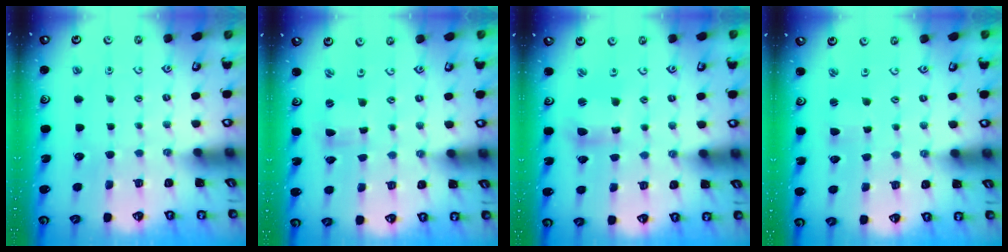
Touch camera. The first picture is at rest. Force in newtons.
{"total": 0.0}
{"total": 5.1, "press": 5.0, "slide": 0.7}
{"total": 2.0, "press": 2.0, "slide": 0.3}